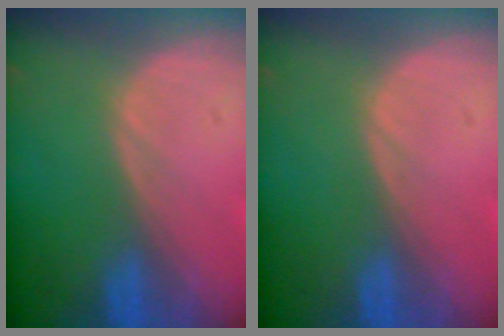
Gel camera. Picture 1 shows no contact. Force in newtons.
{"total": 0.0}